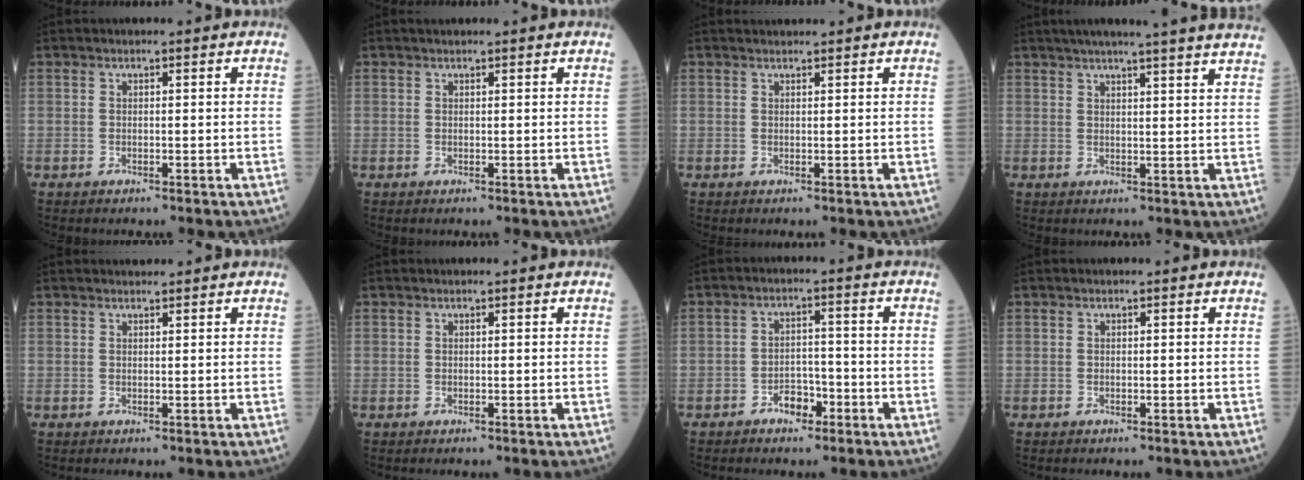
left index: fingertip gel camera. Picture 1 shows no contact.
{"total": 1.8, "force": [1.7, -0.1, 0.6], "torque": [-0.008, 0.021, 0.024]}
{"total": 1.0, "force": [1.0, -0.1, 0.1], "torque": [-0.005, 0.013, 0.022]}
{"total": 19.0, "force": [16.9, -0.7, 8.8], "torque": [-0.134, -0.002, 0.203]}
{"total": 1.6, "force": [1.5, 0.0, 0.3], "torque": [-0.006, 0.016, 0.029]}
{"total": 0.0}
{"total": 3.7, "force": [-2.4, 2.0, 2.0], "torque": [-0.032, 0.007, -0.040]}
{"total": 0.0}